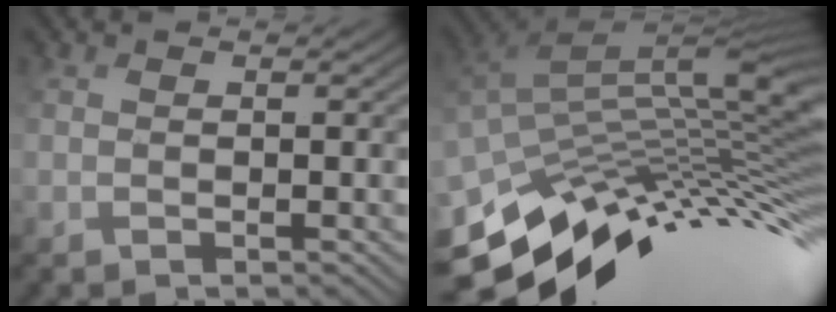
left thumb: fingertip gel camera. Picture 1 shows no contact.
{"total": 12.6, "force": [-5.3, 5.0, 10.2], "torque": [-0.217, -0.004, -0.083]}